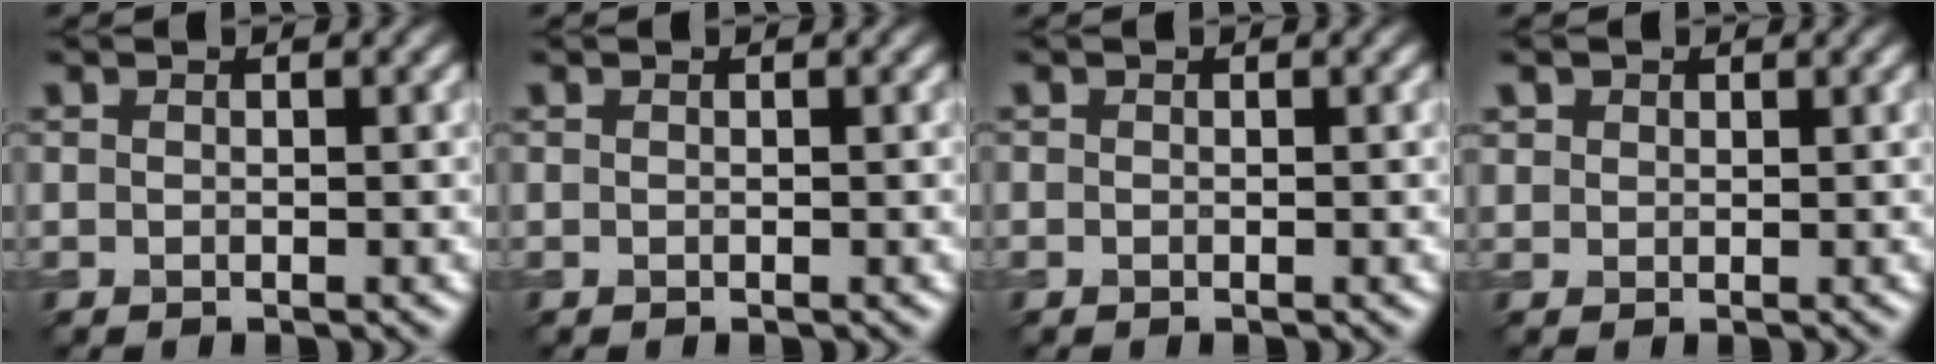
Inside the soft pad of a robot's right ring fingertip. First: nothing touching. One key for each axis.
{"total": 0.0}
{"total": 0.0}
{"total": 1.4, "fx": 0.9, "fy": 1.1, "fz": 0.2, "tx": -0.005, "ty": -0.005, "tz": 0.018}